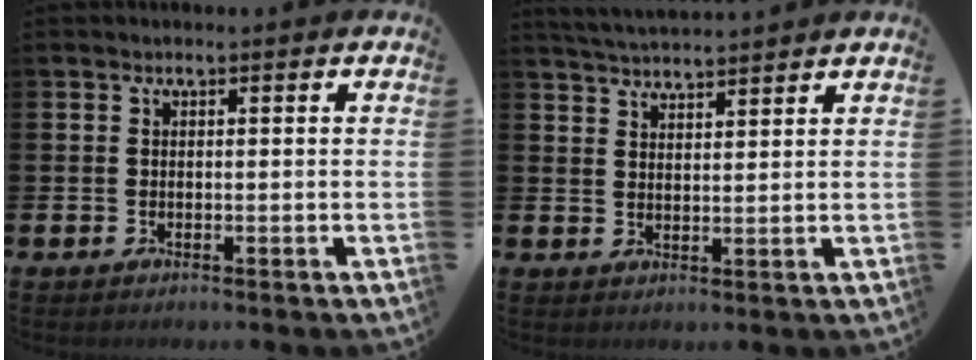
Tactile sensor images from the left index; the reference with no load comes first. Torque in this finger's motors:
{"motor_torque": [-0.08, -0.67, 0.44, 0.15]}